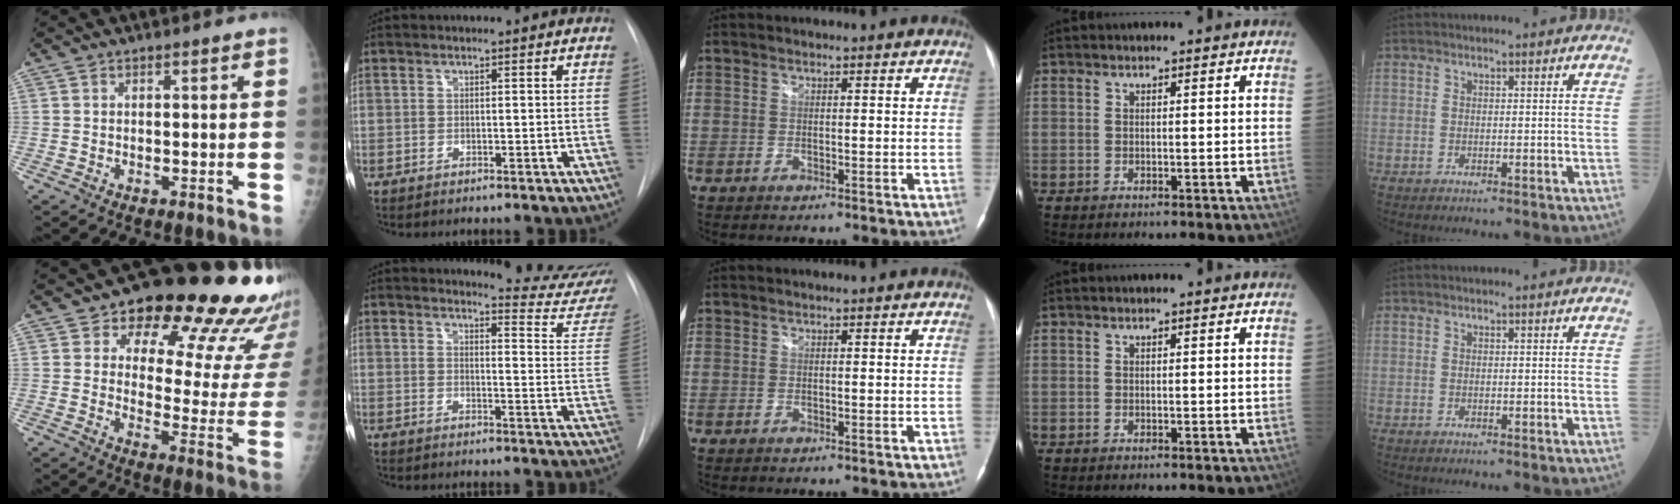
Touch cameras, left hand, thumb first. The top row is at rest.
{"thumb": {"total": 24.2, "force": [15.8, 10.8, 14.8], "torque": [-0.143, -0.070, 0.195]}, "index": {"total": 12.7, "force": [12.6, -0.4, 1.3], "torque": [-0.001, -0.125, 0.118]}}